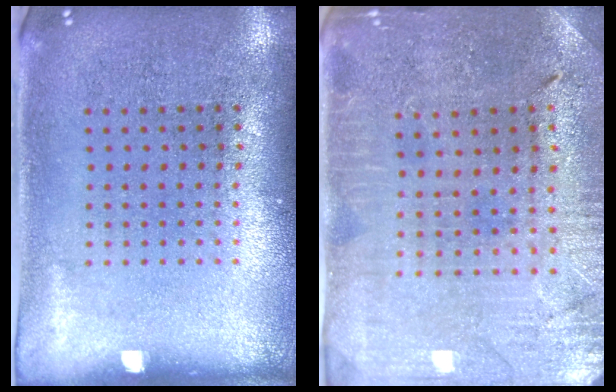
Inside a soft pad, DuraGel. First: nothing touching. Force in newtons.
{"total": 0.7, "press": 0.6, "slide": 0.3}